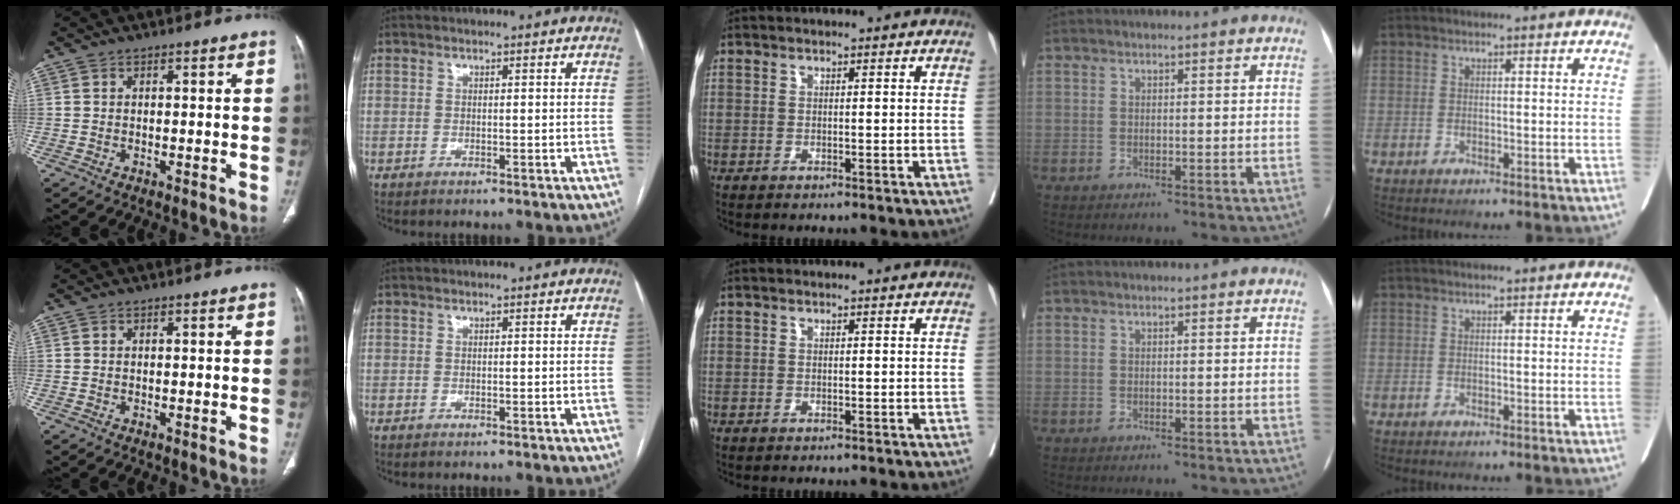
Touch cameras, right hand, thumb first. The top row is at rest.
{}